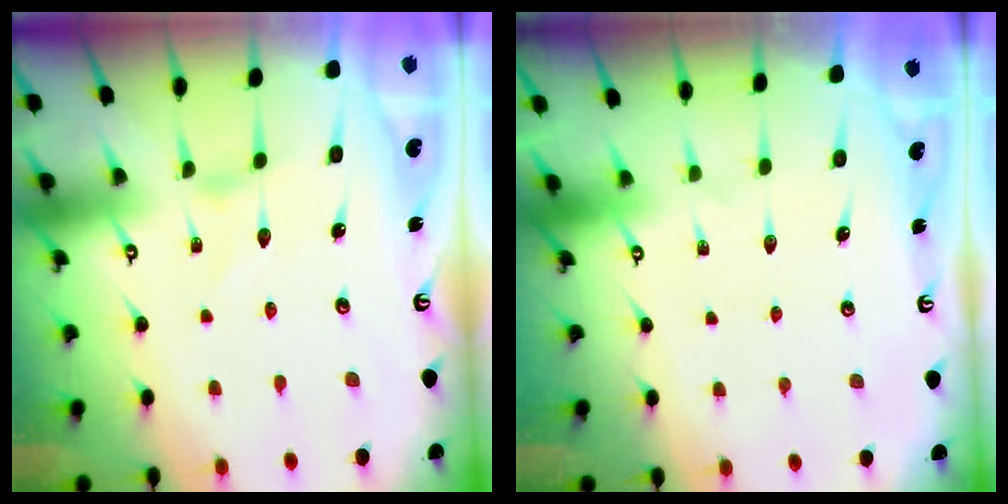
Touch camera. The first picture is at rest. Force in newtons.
{"total": 0.0}